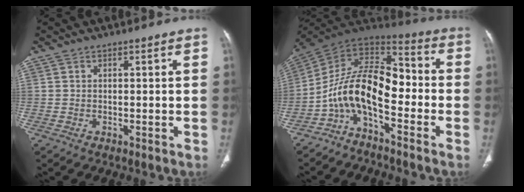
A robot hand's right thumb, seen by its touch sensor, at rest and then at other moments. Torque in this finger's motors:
{"motor_torque": [2.25, 2.22, 1.42, -1.35, 0.48]}